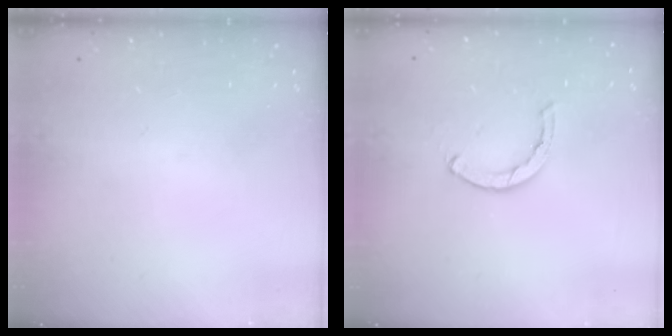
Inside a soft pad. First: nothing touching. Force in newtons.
{"total": 2.1, "press": 2.1, "slide": 0.2}